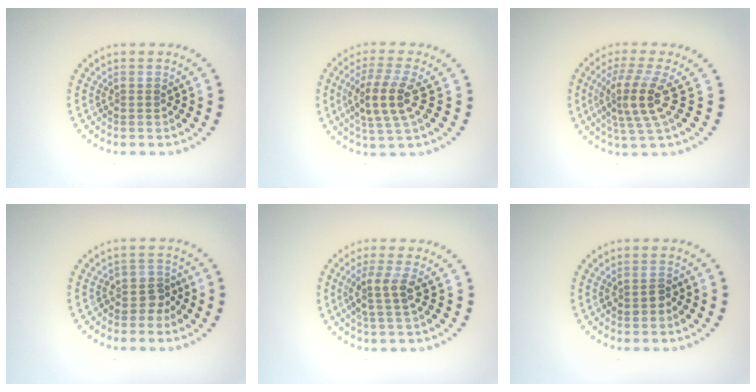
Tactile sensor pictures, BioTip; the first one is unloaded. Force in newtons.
{"total": 4.0, "press": 3.6, "slide": 1.8}
{"total": 3.9, "press": 3.0, "slide": 2.5}
{"total": 1.9, "press": 1.5, "slide": 1.2}
{"total": 2.6, "press": 2.0, "slide": 1.6}
{"total": 1.1, "press": 1.1, "slide": 0.3}